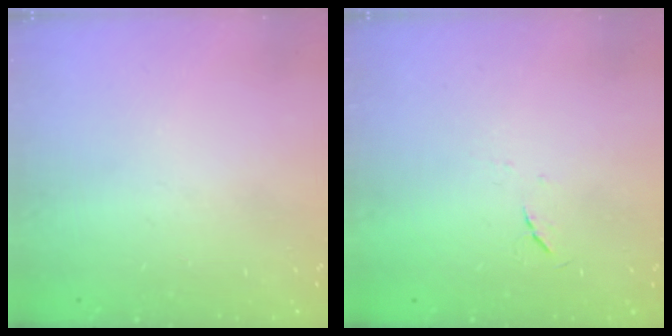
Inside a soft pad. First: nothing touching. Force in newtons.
{"total": 3.6, "press": 3.6, "slide": 0.6}